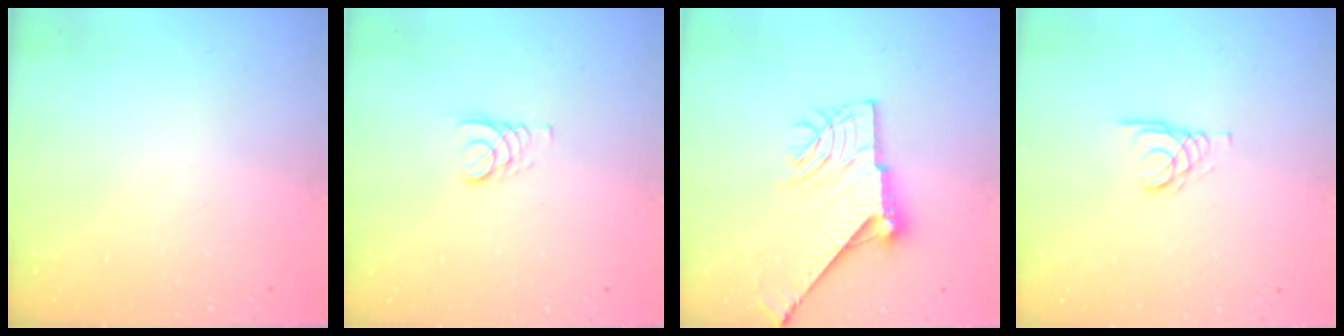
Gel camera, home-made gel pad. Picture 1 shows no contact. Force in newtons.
{"total": 2.7, "press": 2.7, "slide": 0.3}
{"total": 14.0, "press": 13.9, "slide": 0.9}
{"total": 1.6, "press": 1.6, "slide": 0.2}